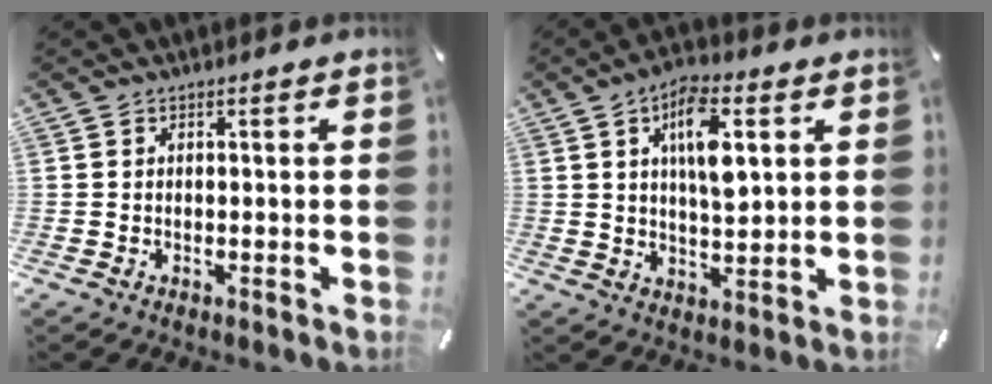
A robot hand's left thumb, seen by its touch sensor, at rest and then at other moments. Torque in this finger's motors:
{"motor_torque": [0.39, 0.84, 0.73, -0.71, 0.37]}